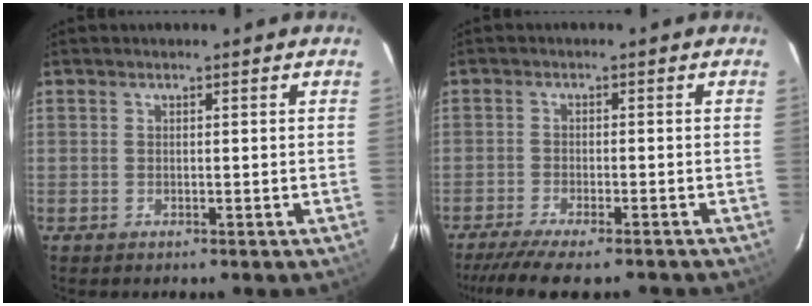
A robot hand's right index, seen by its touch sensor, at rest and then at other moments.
{"total": 9.8, "force": [-8.3, 1.5, 4.9], "torque": [-0.114, -0.027, -0.138]}